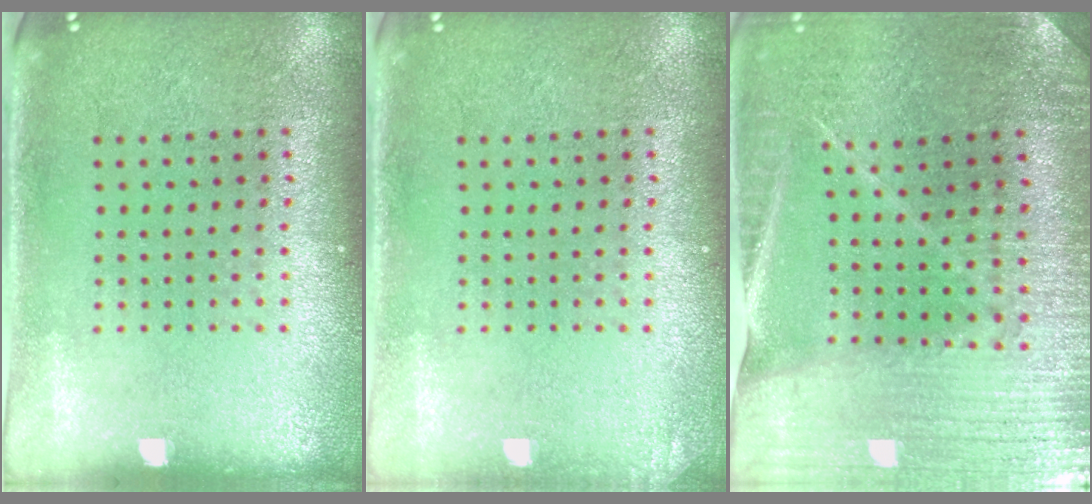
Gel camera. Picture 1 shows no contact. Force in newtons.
{"total": 0.7, "press": 0.7, "slide": 0.1}
{"total": 3.0, "press": 3.0, "slide": 0.3}